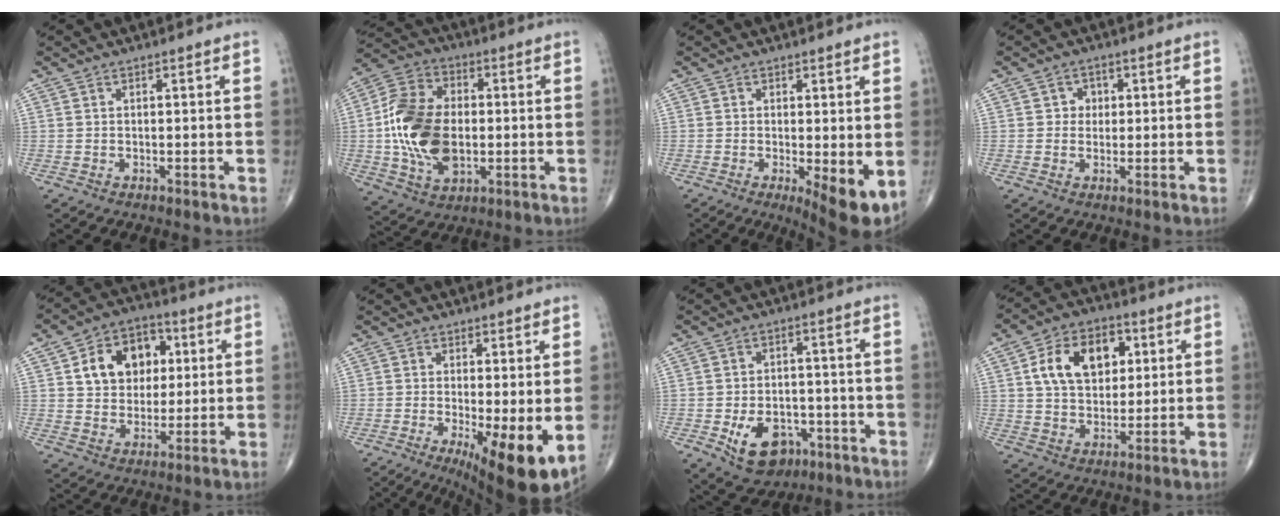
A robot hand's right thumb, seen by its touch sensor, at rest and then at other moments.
{"total": 17.4, "force": [-0.8, 11.2, 13.4], "torque": [-0.245, 0.010, -0.011]}
{"total": 6.9, "force": [-1.2, 2.0, 6.5], "torque": [-0.093, -0.020, -0.017]}
{"total": 2.7, "force": [0.5, 2.5, 1.0], "torque": [0.007, 0.004, 0.002]}
{"total": 13.2, "force": [3.4, 10.0, 7.8], "torque": [-0.079, 0.003, 0.055]}
{"total": 10.9, "force": [-2.1, 2.9, 10.3], "torque": [-0.156, -0.025, -0.026]}
{"total": 10.5, "force": [-4.4, 7.1, 6.3], "torque": [-0.077, 0.021, -0.059]}
{"total": 13.9, "force": [3.9, 9.4, 9.5], "torque": [-0.126, 0.002, 0.064]}